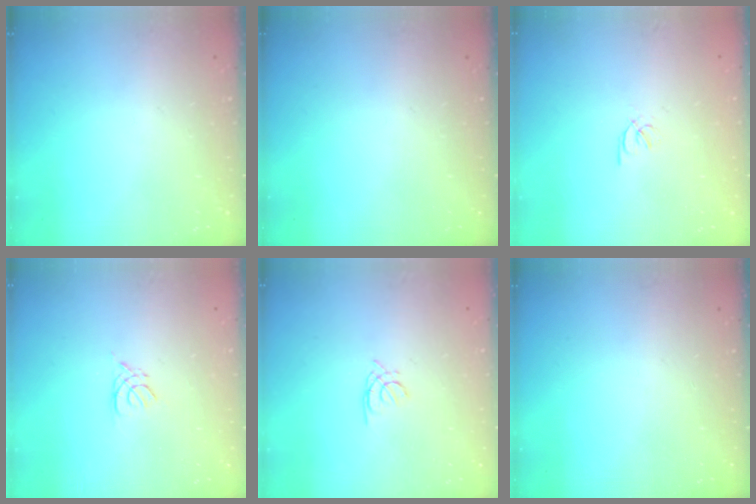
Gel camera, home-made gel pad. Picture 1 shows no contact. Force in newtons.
{"total": 0.0}
{"total": 2.1, "press": 2.1, "slide": 0.1}
{"total": 2.7, "press": 2.7, "slide": 0.5}
{"total": 1.3, "press": 1.2, "slide": 0.4}
{"total": 0.0}